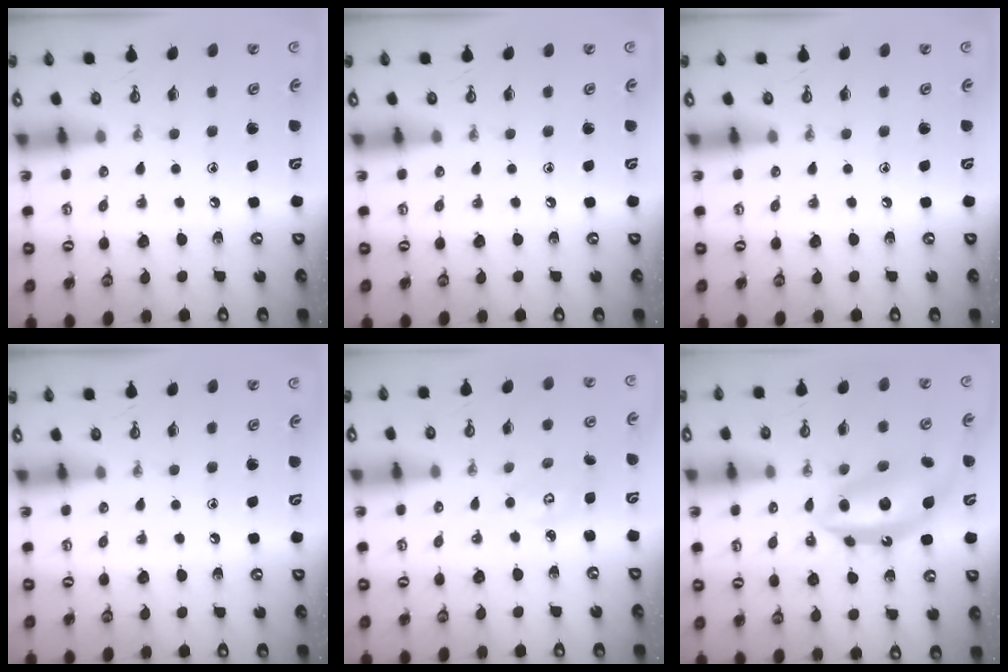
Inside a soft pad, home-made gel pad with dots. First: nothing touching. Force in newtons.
{"total": 0.0}
{"total": 0.0}
{"total": 0.0}
{"total": 3.0, "press": 3.0, "slide": 0.2}
{"total": 12.6, "press": 12.5, "slide": 1.3}